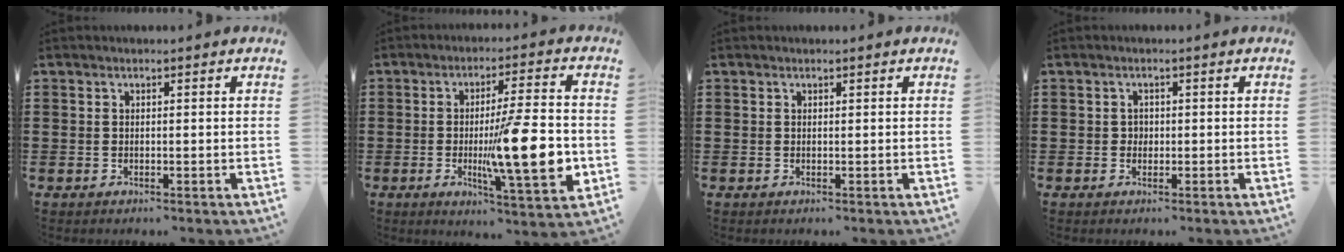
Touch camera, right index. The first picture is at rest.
{"total": 15.2, "force": [-2.5, 2.9, 14.7], "torque": [-0.234, -0.020, -0.043]}
{"total": 0.0}
{"total": 1.0, "force": [0.0, 0.9, 0.4], "torque": [-0.010, 0.002, -0.001]}